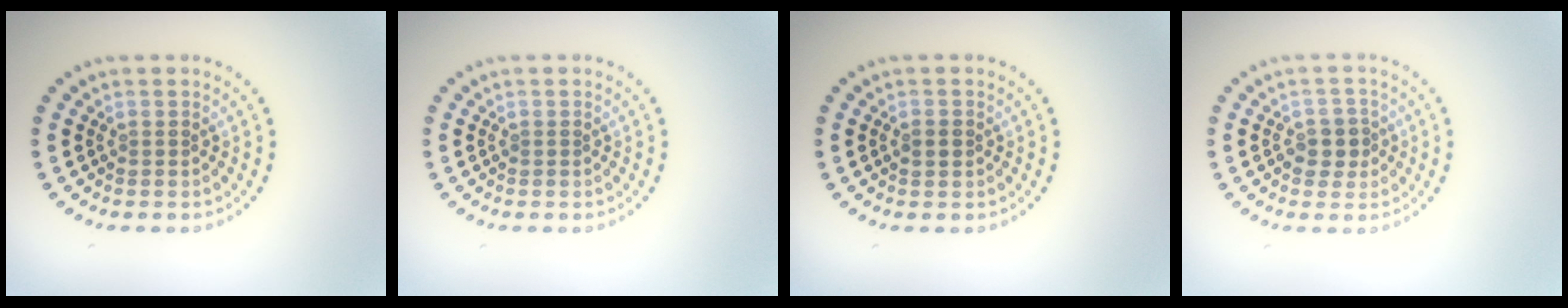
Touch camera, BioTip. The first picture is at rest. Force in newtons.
{"total": 0.0}
{"total": 0.7, "press": 0.7, "slide": 0.2}
{"total": 2.4, "press": 2.3, "slide": 0.8}